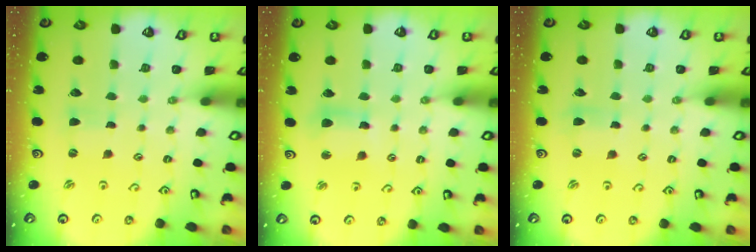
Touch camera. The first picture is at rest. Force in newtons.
{"total": 7.0, "press": 7.0, "slide": 0.9}
{"total": 1.2, "press": 1.2, "slide": 0.3}